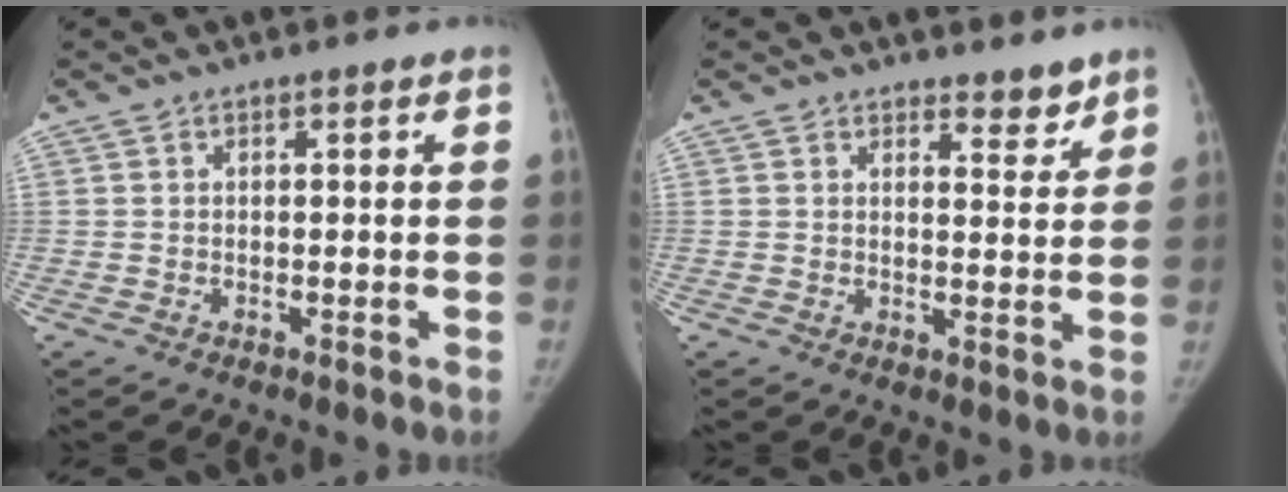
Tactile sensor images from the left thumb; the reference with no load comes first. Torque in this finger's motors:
{"motor_torque": [-0.04, -0.04, 0.34, -0.17, 0.05]}